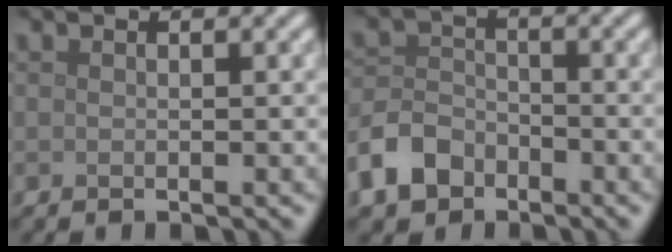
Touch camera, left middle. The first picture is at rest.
{"total": 4.5, "force": [-2.8, 3.0, 1.8], "torque": [-0.040, 0.001, -0.062]}